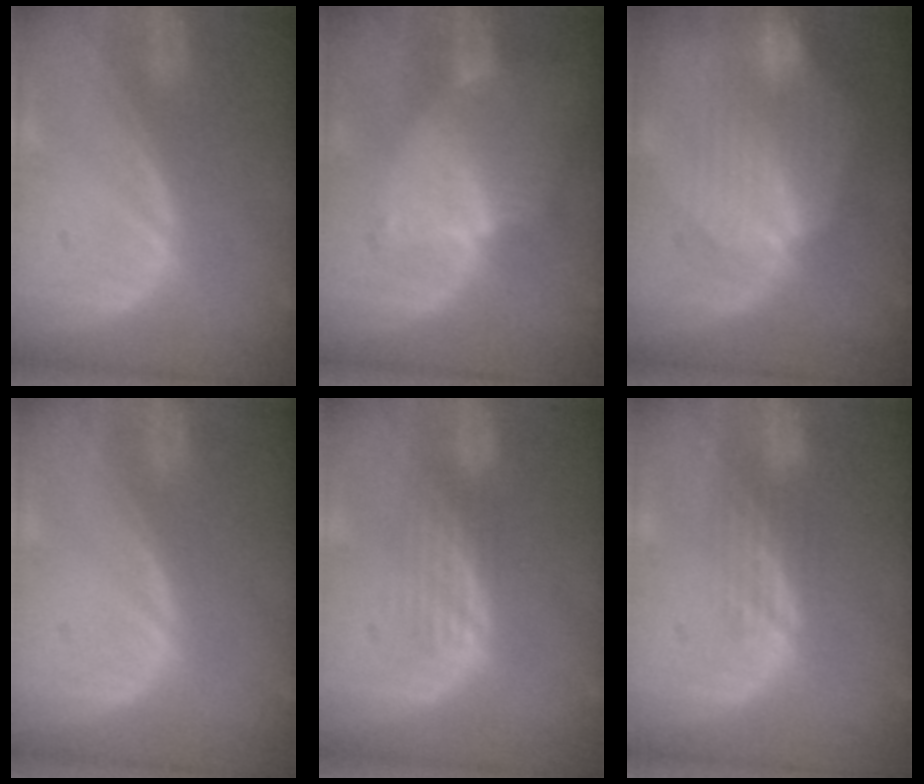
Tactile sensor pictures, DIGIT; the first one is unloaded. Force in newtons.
{"total": 6.9, "press": 6.0, "slide": 3.4}
{"total": 8.3, "press": 8.1, "slide": 1.7}
{"total": 0.0}
{"total": 4.0, "press": 3.5, "slide": 2.1}
{"total": 4.0, "press": 3.3, "slide": 2.3}